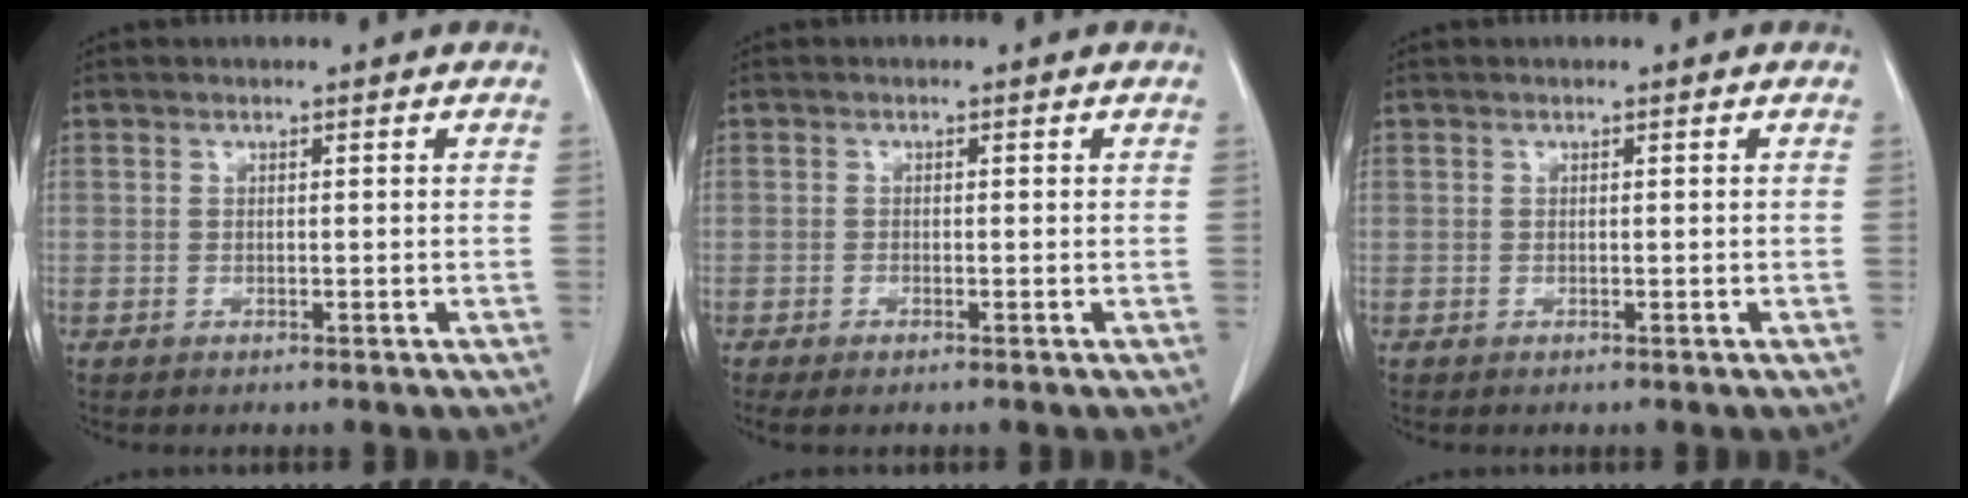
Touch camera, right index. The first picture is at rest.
{"total": 1.2, "force": [-0.9, 0.2, 0.9], "torque": [-0.012, -0.002, -0.012]}
{"total": 0.0}